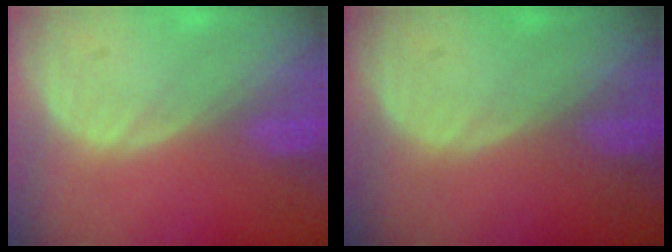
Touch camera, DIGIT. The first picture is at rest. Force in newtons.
{"total": 0.0}